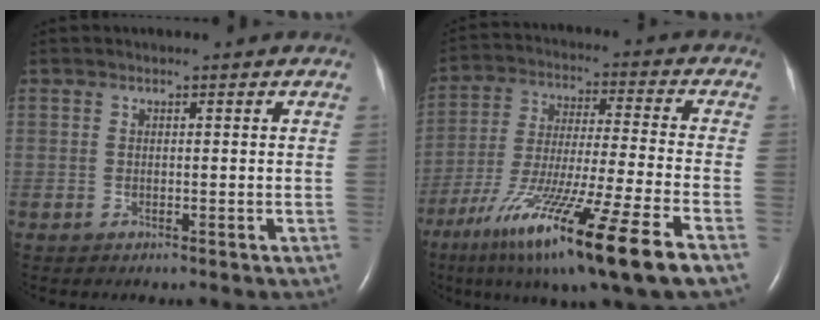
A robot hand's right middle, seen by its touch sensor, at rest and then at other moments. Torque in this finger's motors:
{"motor_torque": [1.58, -0.56, 0.45, 0.21]}